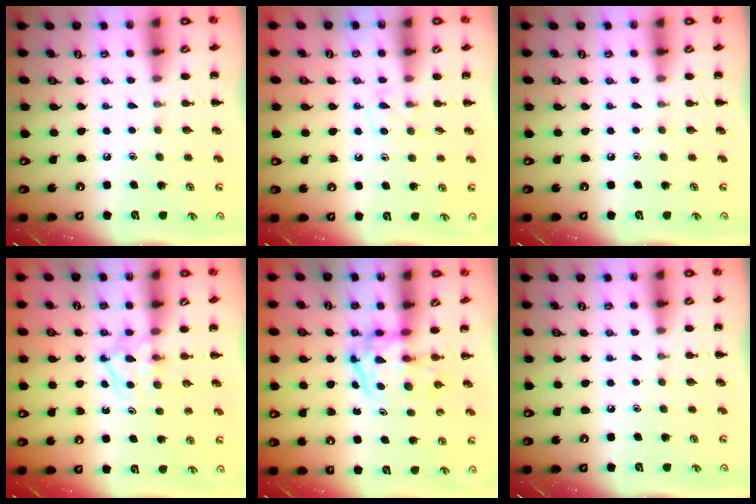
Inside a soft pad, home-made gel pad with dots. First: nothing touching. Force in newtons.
{"total": 4.8, "press": 4.6, "slide": 1.4}
{"total": 0.0}
{"total": 4.5, "press": 4.4, "slide": 0.4}
{"total": 3.8, "press": 3.7, "slide": 0.5}
{"total": 0.0}